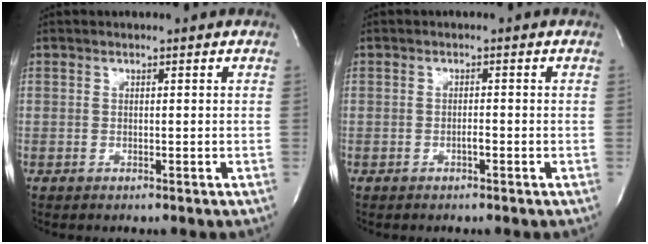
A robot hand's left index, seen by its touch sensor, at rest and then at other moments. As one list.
[{"total": 0.9, "force": [-0.5, 0.1, 0.7], "torque": [-0.011, 0.002, -0.010]}]